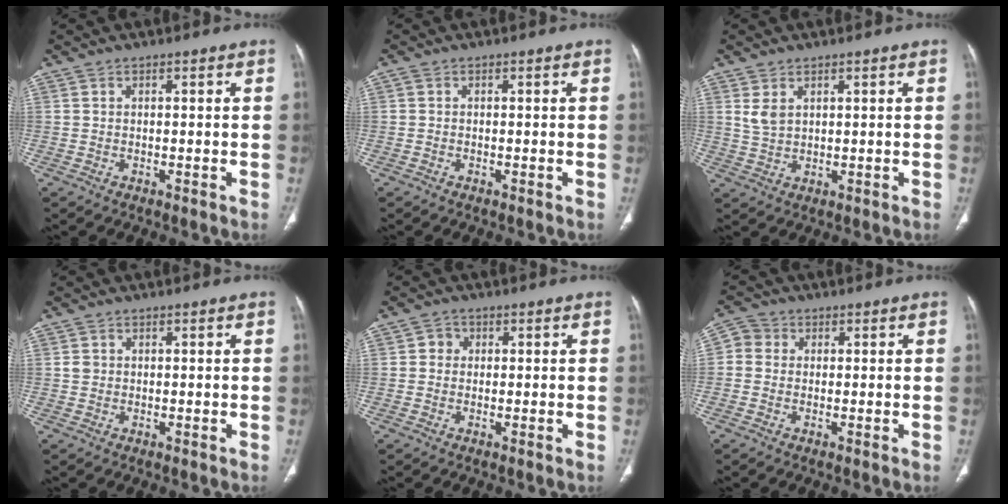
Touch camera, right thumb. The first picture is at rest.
{"total": 0.0}
{"total": 3.1, "force": [1.5, 1.7, 2.0], "torque": [-0.041, -0.005, 0.040]}
{"total": 1.0, "force": [0.1, 1.0, 0.4], "torque": [-0.005, 0.002, 0.003]}
{"total": 2.2, "force": [0.2, 2.1, 0.7], "torque": [0.002, 0.005, -0.001]}
{"total": 4.1, "force": [0.2, 3.8, 1.5], "torque": [-0.021, 0.010, -0.005]}